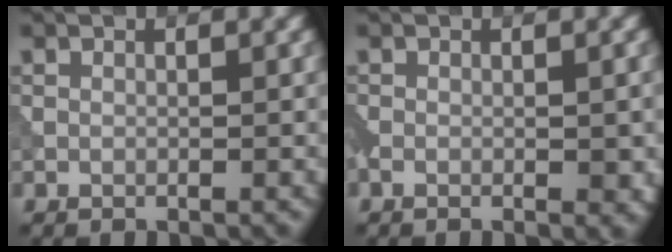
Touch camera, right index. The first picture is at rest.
{"total": 2.8, "force": [-0.9, 1.1, 2.4], "torque": [-0.038, -0.004, -0.015]}